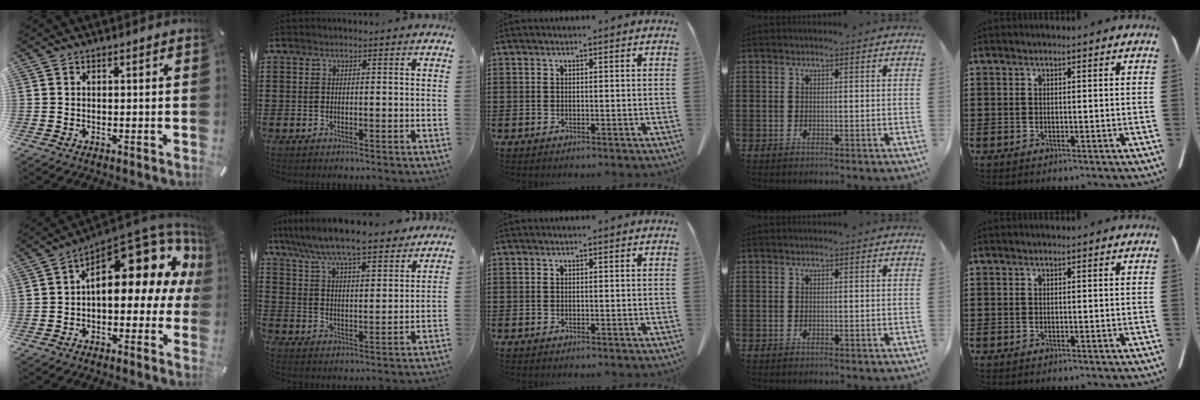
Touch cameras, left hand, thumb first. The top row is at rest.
{"thumb": {"total": 16.7, "force": [7.9, 7.9, 12.4], "torque": [-0.158, -0.078, 0.127]}, "index": {"total": 7.9, "force": [7.3, 0.5, 3.1], "torque": [-0.090, -0.038, 0.127]}}